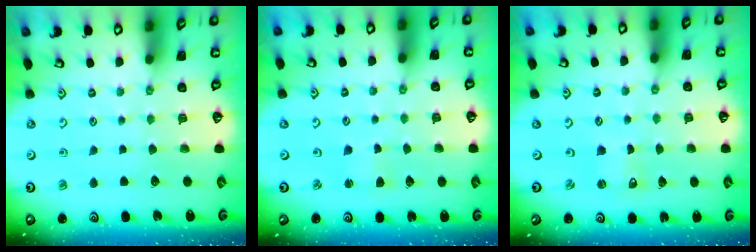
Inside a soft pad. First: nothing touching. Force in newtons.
{"total": 2.1, "press": 2.1, "slide": 0.3}
{"total": 1.5, "press": 1.5, "slide": 0.1}